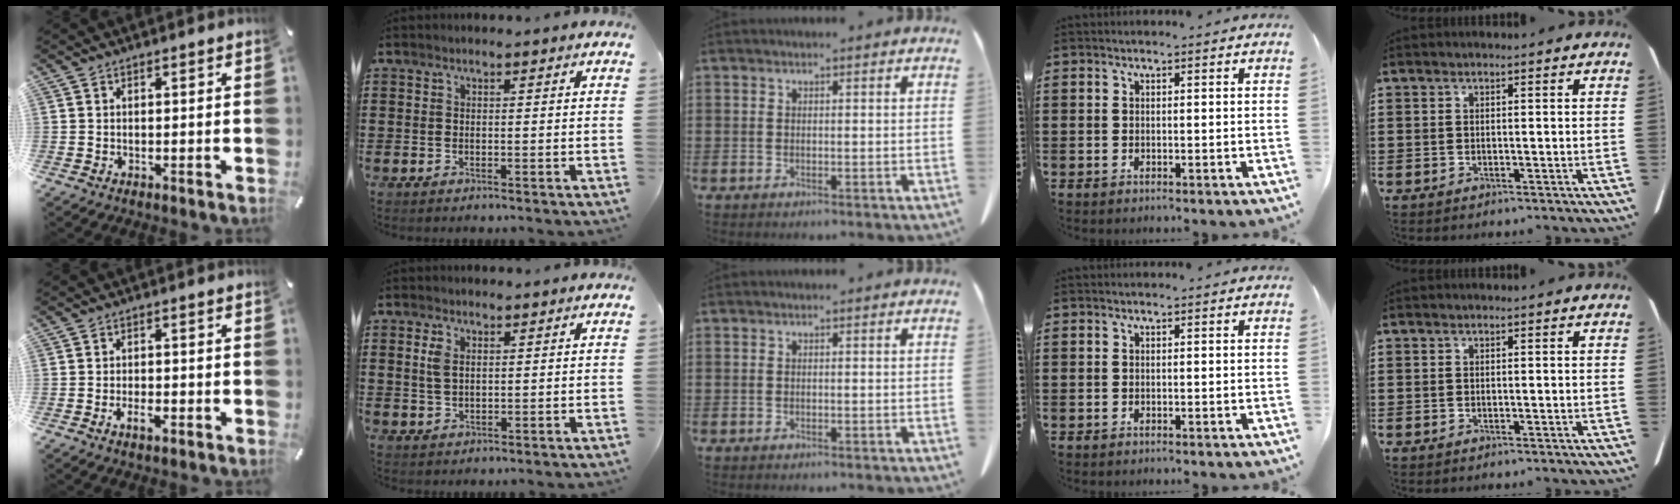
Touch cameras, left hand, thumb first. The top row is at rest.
{"thumb": {"total": 3.6, "force": [-1.6, 1.6, 2.7], "torque": [-0.043, 0.009, -0.028]}, "index": {"total": 2.6, "force": [0.8, 1.5, 1.9], "torque": [-0.045, 0.008, 0.014]}}